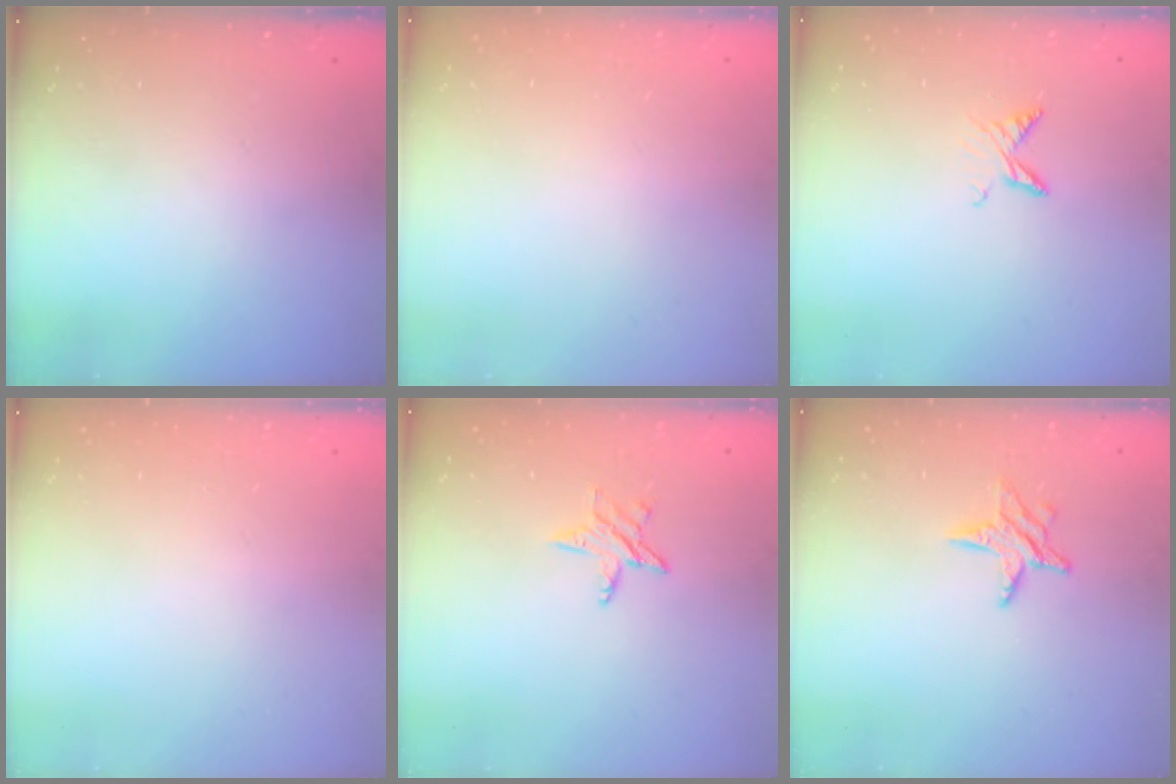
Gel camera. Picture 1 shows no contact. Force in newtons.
{"total": 0.0}
{"total": 6.0, "press": 5.9, "slide": 0.6}
{"total": 0.0}
{"total": 5.3, "press": 5.3, "slide": 0.6}
{"total": 6.5, "press": 6.5, "slide": 0.1}